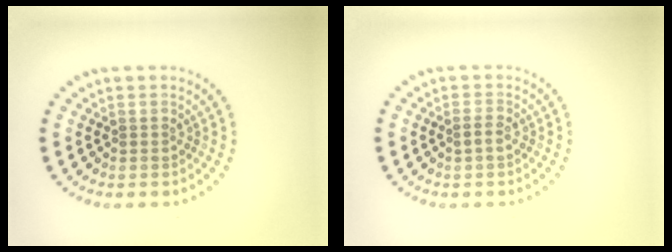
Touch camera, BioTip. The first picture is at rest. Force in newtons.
{"total": 1.0, "press": 0.9, "slide": 0.4}